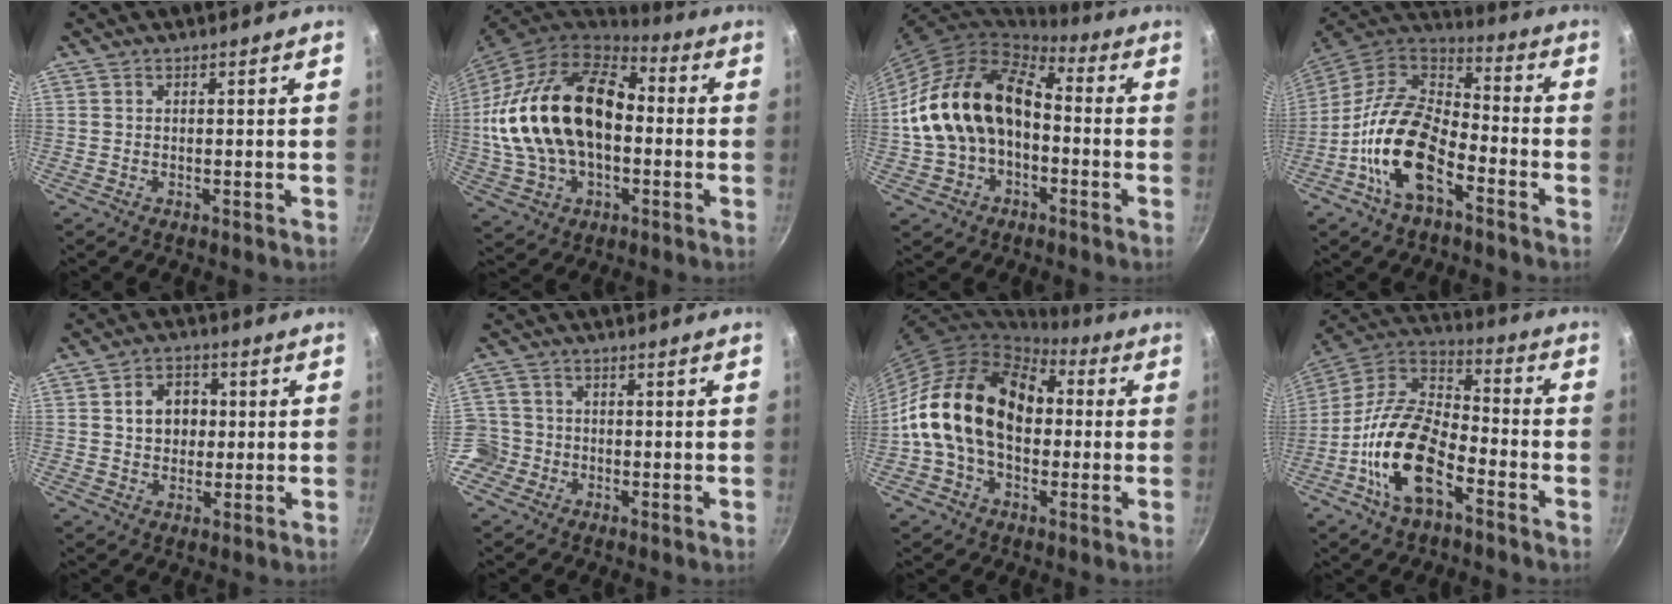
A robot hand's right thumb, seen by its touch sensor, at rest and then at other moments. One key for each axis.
{"total": 25.7, "fx": 0.1, "fy": 16.4, "fz": 19.8, "tx": -0.366, "ty": 0.040, "tz": 0.000}
{"total": 18.7, "fx": -1.2, "fy": 12.9, "fz": 13.5, "tx": -0.232, "ty": 0.052, "tz": -0.023}
{"total": 17.8, "fx": -7.1, "fy": 9.3, "fz": 13.4, "tx": -0.235, "ty": 0.052, "tz": -0.151}
{"total": 7.5, "fx": 1.1, "fy": 6.0, "fz": 4.4, "tx": -0.042, "ty": 0.008, "tz": 0.012}
{"total": 6.5, "fx": -2.5, "fy": 5.9, "fz": 1.2, "tx": -0.007, "ty": 0.030, "tz": -0.052}
{"total": 19.9, "fx": 0.7, "fy": 13.9, "fz": 14.2, "tx": -0.221, "ty": 0.040, "tz": 0.002}
{"total": 18.3, "fx": -7.6, "fy": 9.2, "fz": 13.9, "tx": -0.245, "ty": 0.054, "tz": -0.162}